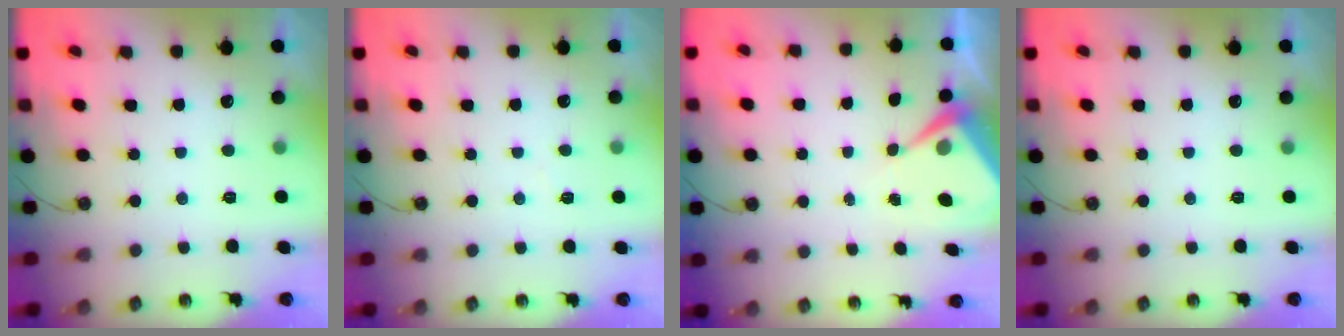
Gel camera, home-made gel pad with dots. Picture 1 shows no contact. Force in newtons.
{"total": 3.8, "press": 3.7, "slide": 0.6}
{"total": 6.2, "press": 6.2, "slide": 0.7}
{"total": 0.0}